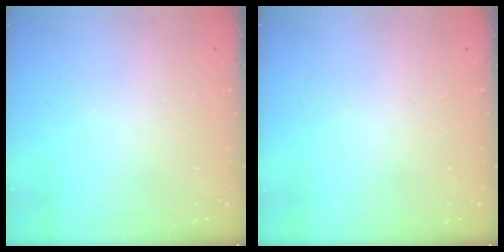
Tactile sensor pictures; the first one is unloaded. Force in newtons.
{"total": 0.0}